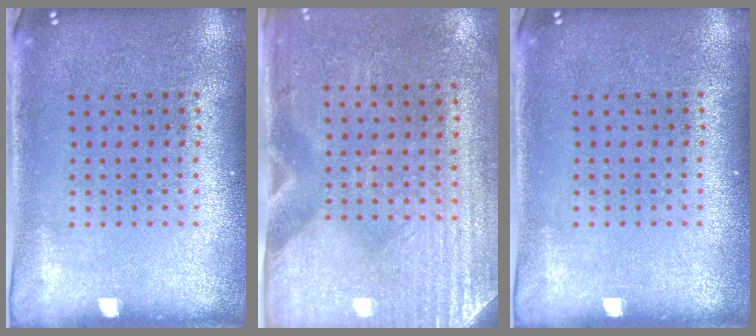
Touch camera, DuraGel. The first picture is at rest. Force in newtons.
{"total": 3.0, "press": 2.6, "slide": 1.5}
{"total": 0.0}